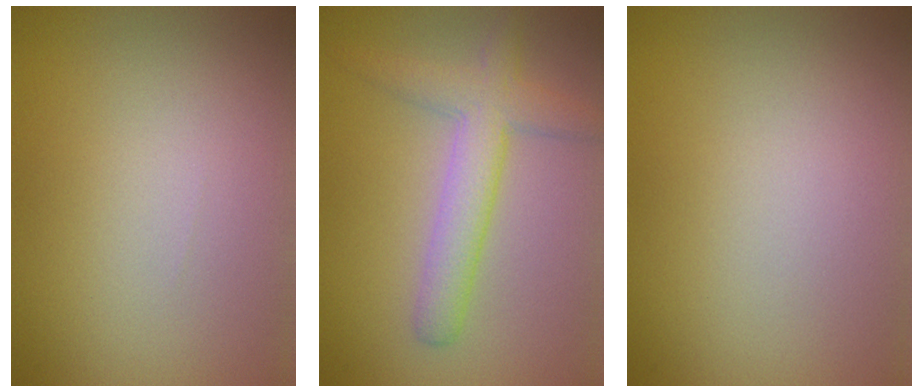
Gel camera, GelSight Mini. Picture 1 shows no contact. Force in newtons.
{"total": 3.9, "press": 3.9, "slide": 0.2}
{"total": 0.0}